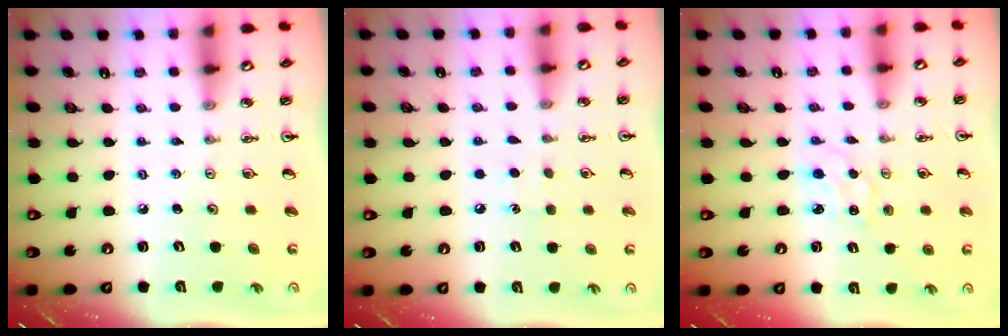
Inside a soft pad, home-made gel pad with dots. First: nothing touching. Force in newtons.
{"total": 5.4, "press": 5.3, "slide": 0.6}
{"total": 1.5, "press": 1.4, "slide": 0.4}